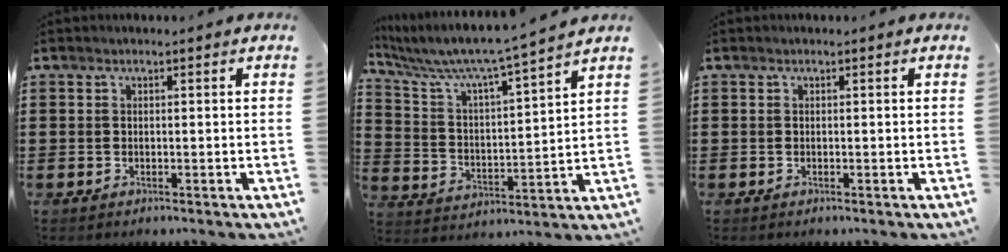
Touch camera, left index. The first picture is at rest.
{"total": 6.4, "force": [5.6, -0.2, 3.0], "torque": [-0.085, -0.042, 0.087]}
{"total": 0.0}